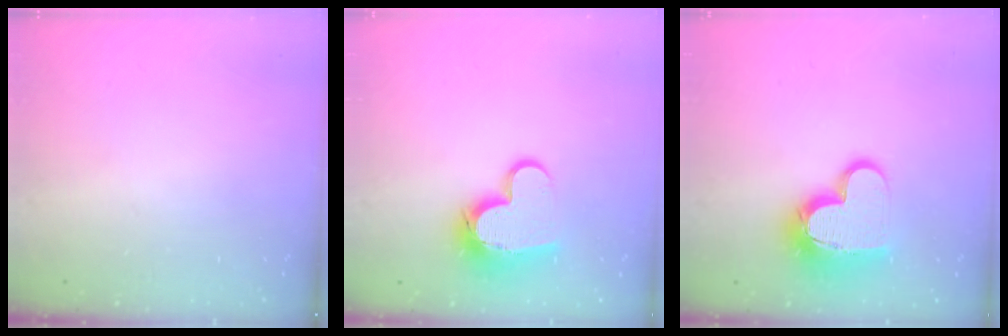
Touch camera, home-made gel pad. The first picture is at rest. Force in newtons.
{"total": 13.2, "press": 13.2, "slide": 1.1}
{"total": 14.7, "press": 14.6, "slide": 1.2}